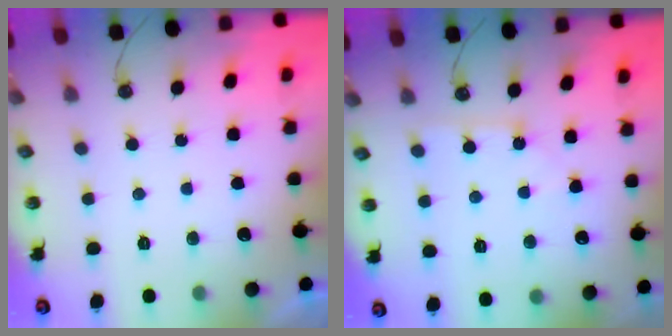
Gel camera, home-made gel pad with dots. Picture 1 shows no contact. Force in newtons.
{"total": 2.5, "press": 2.5, "slide": 0.4}